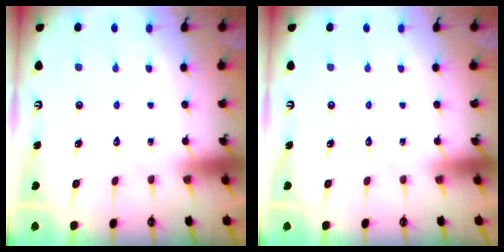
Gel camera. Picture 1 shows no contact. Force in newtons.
{"total": 0.0}